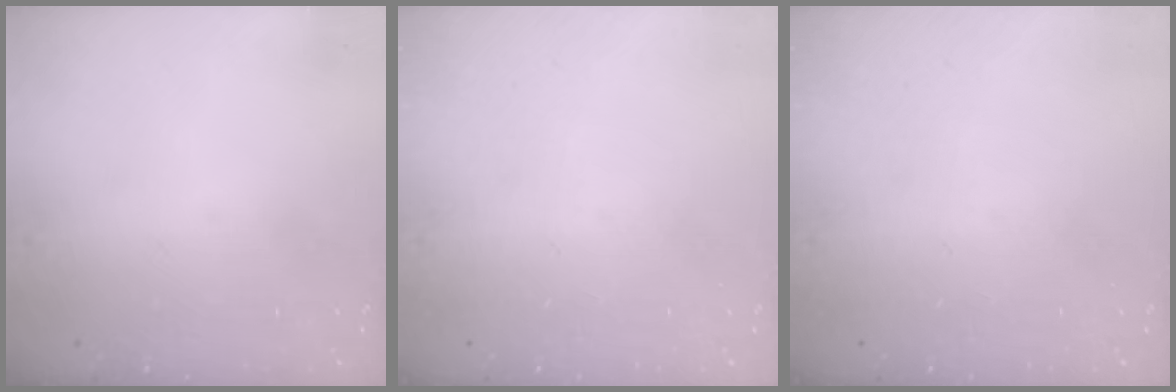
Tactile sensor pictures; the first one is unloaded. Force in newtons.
{"total": 0.0}
{"total": 0.0}